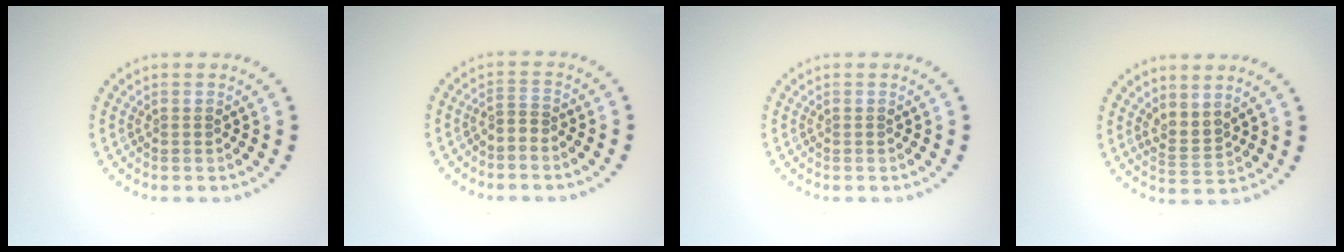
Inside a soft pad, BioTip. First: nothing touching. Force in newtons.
{"total": 1.1, "press": 0.6, "slide": 1.0}
{"total": 0.0}
{"total": 2.1, "press": 1.6, "slide": 1.3}